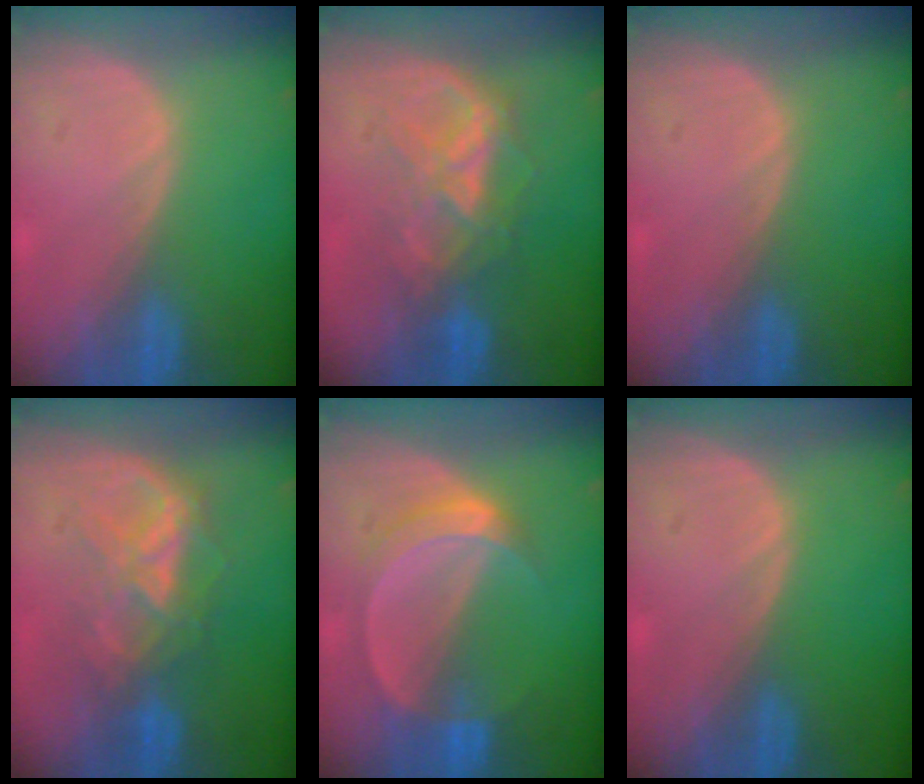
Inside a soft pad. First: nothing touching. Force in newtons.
{"total": 6.4, "press": 6.4, "slide": 0.7}
{"total": 0.0}
{"total": 6.4, "press": 6.4, "slide": 0.7}
{"total": 5.7, "press": 5.2, "slide": 2.4}
{"total": 0.0}